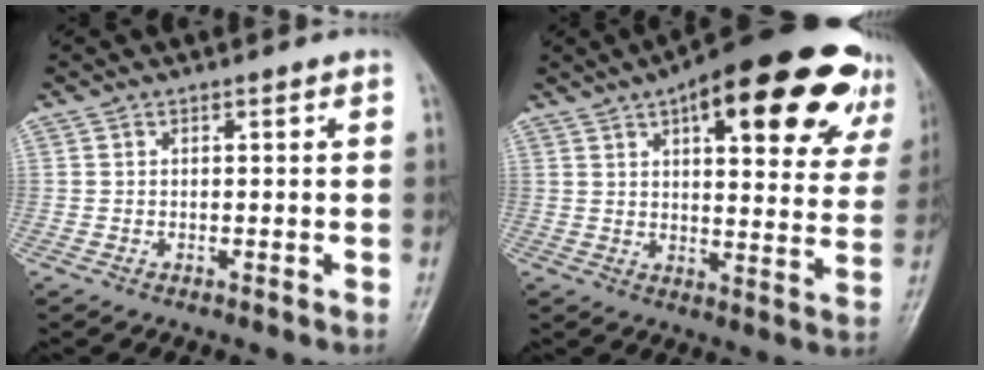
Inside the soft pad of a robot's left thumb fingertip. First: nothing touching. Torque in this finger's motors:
{"motor_torque": [0.84, 0.83, 1.59, -1.18, 0.11]}